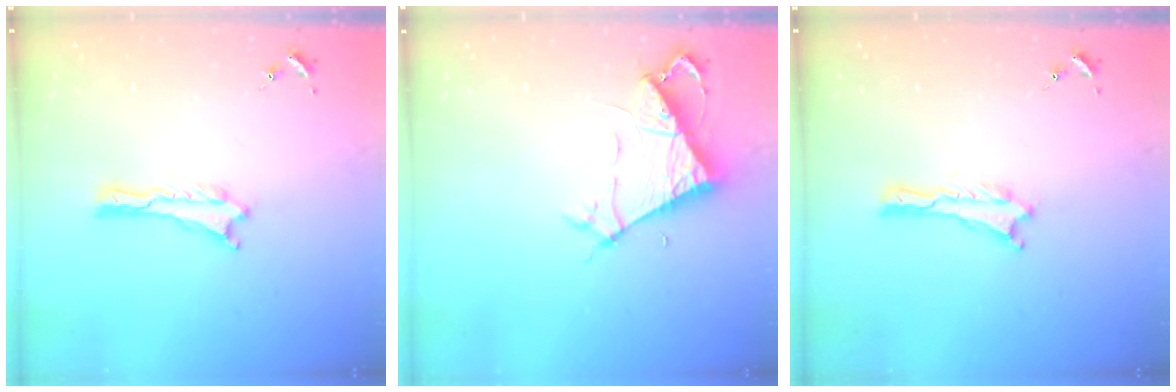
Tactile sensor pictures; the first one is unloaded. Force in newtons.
{"total": 6.9, "press": 6.8, "slide": 0.7}
{"total": 0.0}